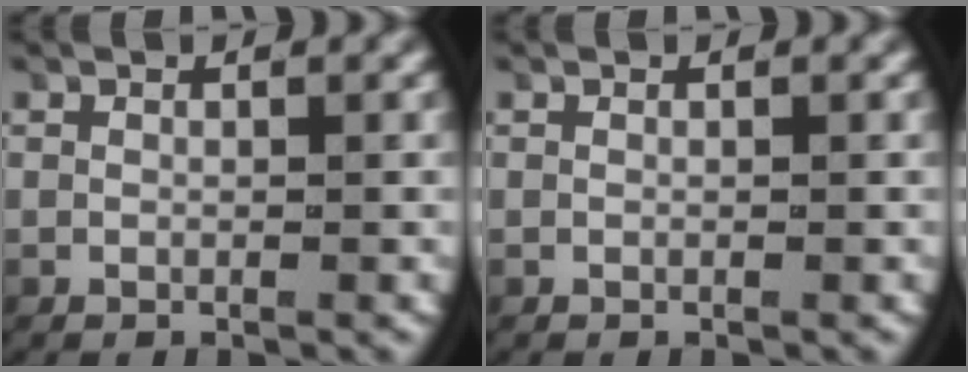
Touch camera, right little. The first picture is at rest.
{"total": 0.0}